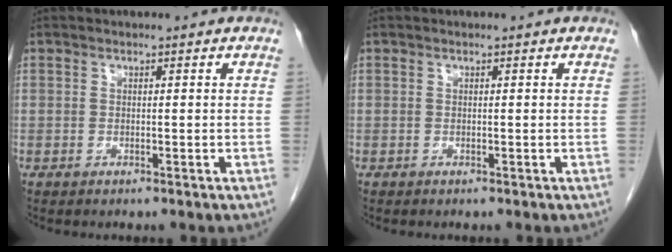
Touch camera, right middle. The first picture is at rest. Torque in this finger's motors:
{"motor_torque": [-0.13, -0.03, 0.04, 0.01]}